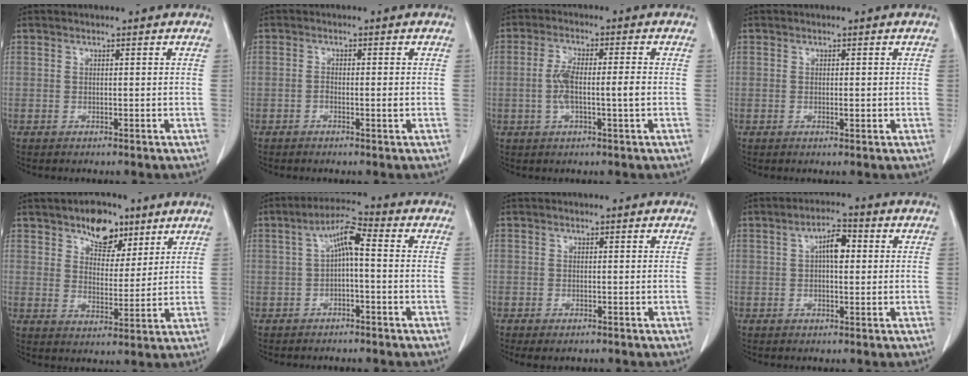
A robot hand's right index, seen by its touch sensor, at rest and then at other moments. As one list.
[{"total": 1.3, "force": [-0.5, 0.3, 1.2], "torque": [-0.019, 0.002, -0.009]}, {"total": 5.8, "force": [-0.7, 0.8, 5.7], "torque": [-0.117, 0.009, -0.014]}, {"total": 0.8, "force": [-0.1, 0.3, 0.7], "torque": [-0.010, -0.001, -0.001]}, {"total": 7.9, "force": [5.2, 4.3, 4.1], "torque": [-0.057, 0.008, 0.086]}, {"total": 5.5, "force": [0.1, 1.1, 5.4], "torque": [-0.100, 0.024, 0.001]}, {"total": 2.1, "force": [-1.6, 0.7, 1.2], "torque": [-0.014, -0.004, -0.019]}, {"total": 4.4, "force": [0.7, 1.6, 4.0], "torque": [-0.068, 0.013, 0.010]}]